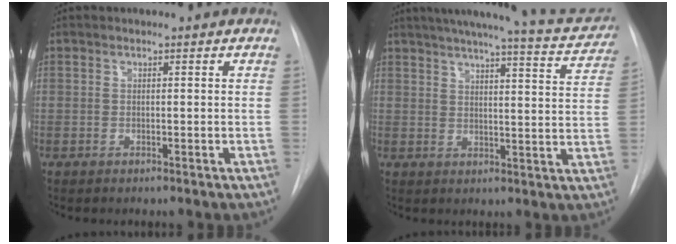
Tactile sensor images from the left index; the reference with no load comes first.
{"total": 19.2, "force": [17.2, 2.0, 8.2], "torque": [-0.116, -0.023, 0.204]}